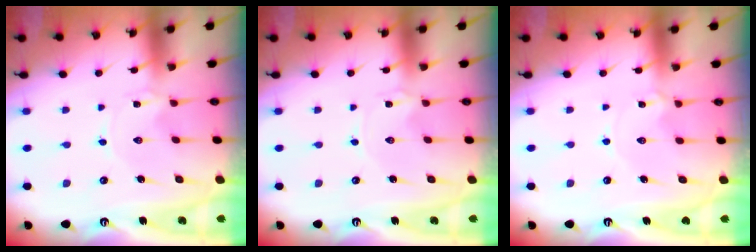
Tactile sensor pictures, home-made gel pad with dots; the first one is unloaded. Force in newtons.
{"total": 0.0}
{"total": 2.4, "press": 2.4, "slide": 0.3}